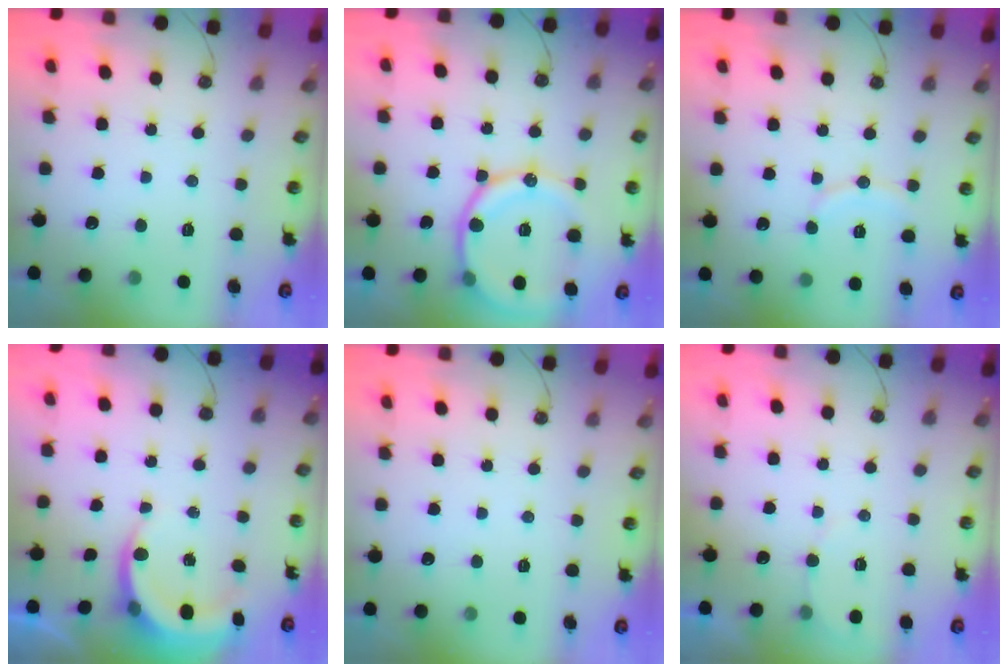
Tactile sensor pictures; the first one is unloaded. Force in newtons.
{"total": 16.4, "press": 16.4, "slide": 1.5}
{"total": 7.2, "press": 7.2, "slide": 0.9}
{"total": 4.8, "press": 4.8, "slide": 0.3}
{"total": 0.0}
{"total": 2.8, "press": 2.8, "slide": 0.2}